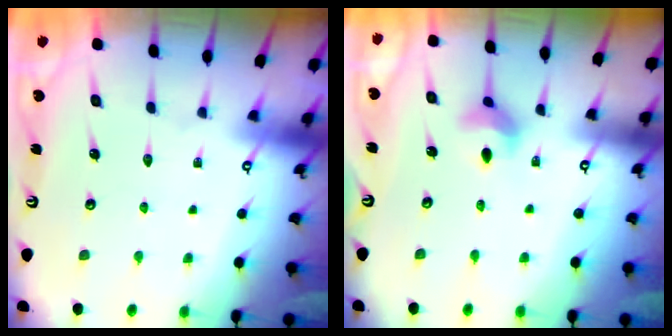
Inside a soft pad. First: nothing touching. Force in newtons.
{"total": 5.8, "press": 5.7, "slide": 0.6}